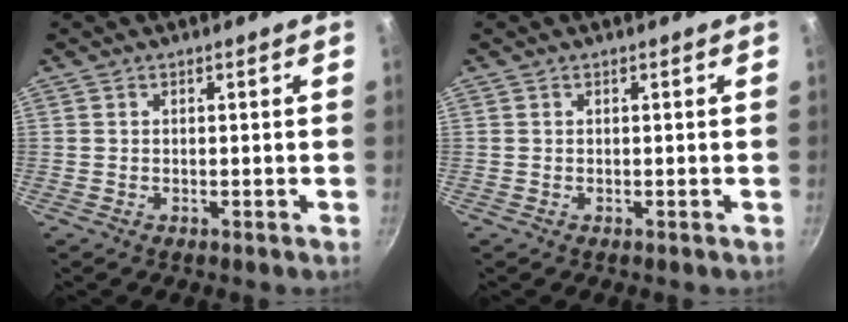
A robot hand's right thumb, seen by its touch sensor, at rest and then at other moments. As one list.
[{"total": 0.0}]